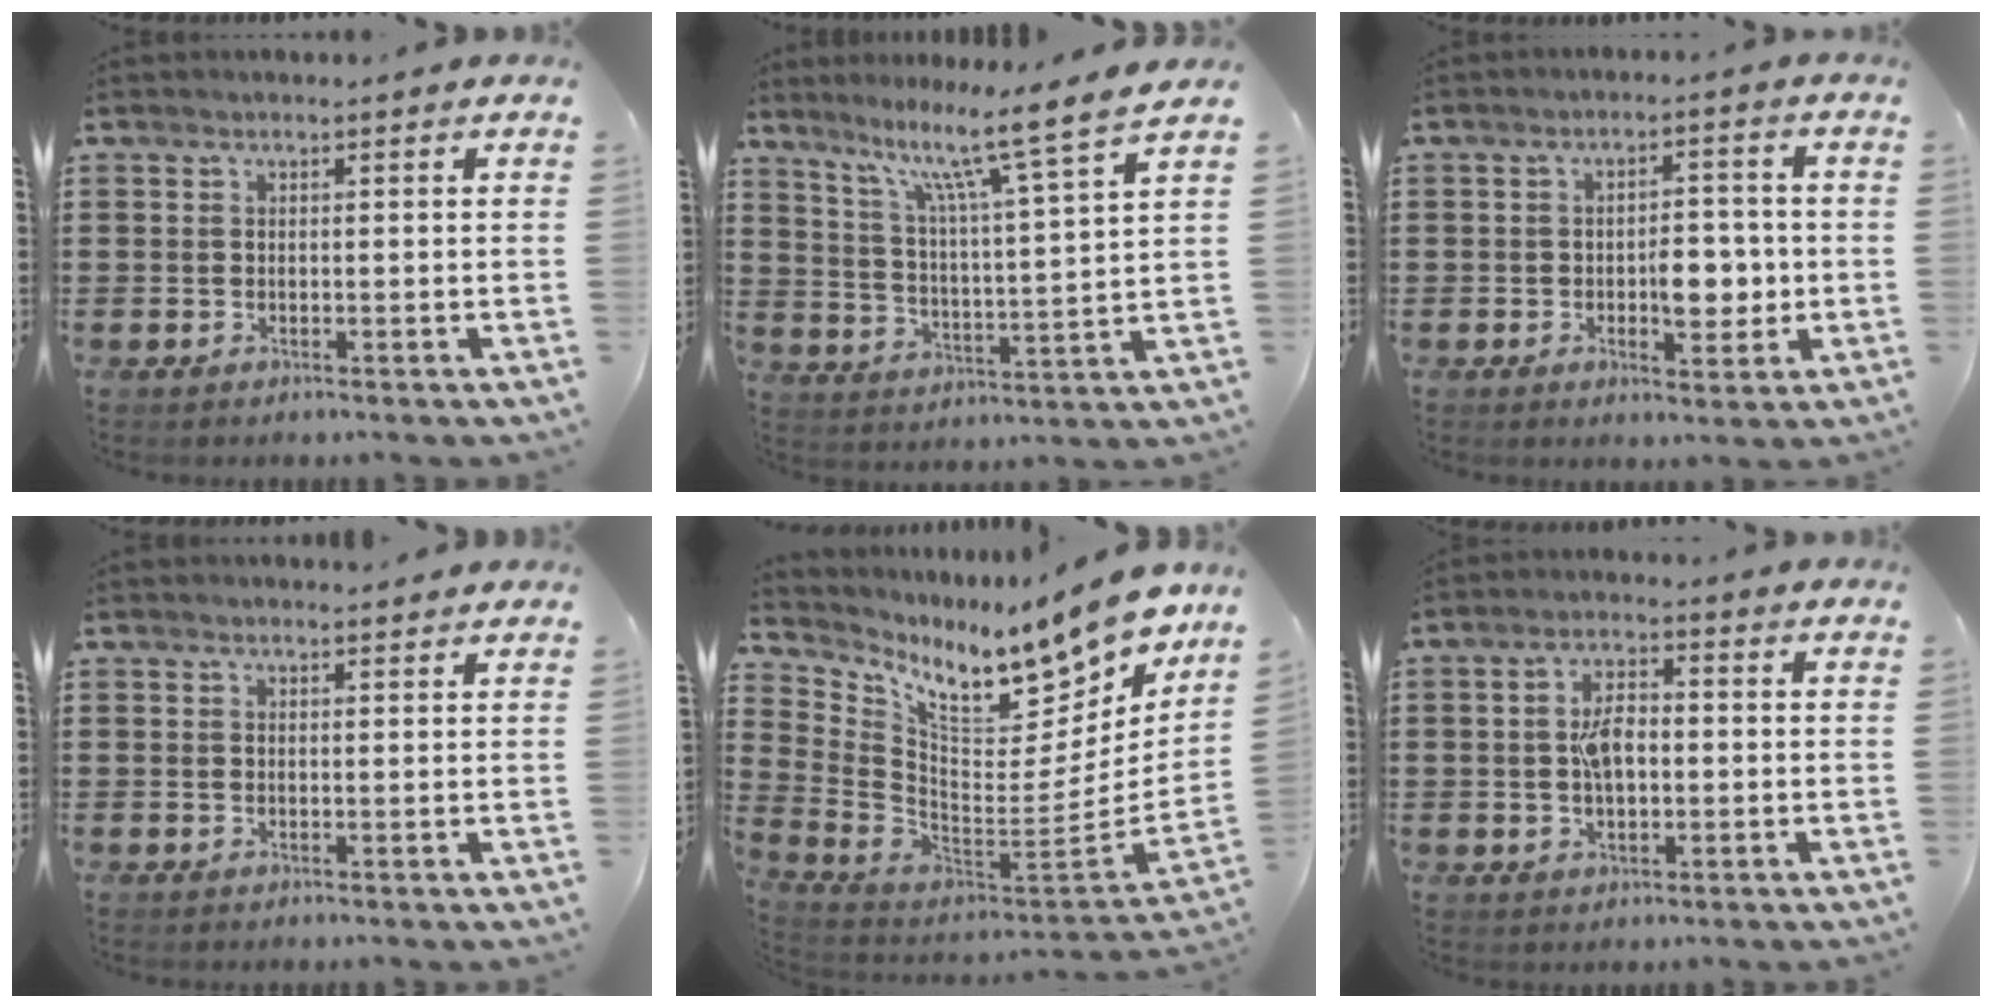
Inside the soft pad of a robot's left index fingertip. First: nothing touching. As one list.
[{"total": 9.6, "force": [7.6, -0.7, 5.9], "torque": [-0.127, -0.058, 0.114]}, {"total": 5.9, "force": [-1.1, 3.1, 4.9], "torque": [-0.064, -0.003, -0.026]}, {"total": 1.2, "force": [1.2, 0.1, 0.2], "torque": [-0.006, 0.000, 0.024]}, {"total": 12.6, "force": [10.0, 3.5, 6.7], "torque": [-0.125, -0.089, 0.165]}, {"total": 5.1, "force": [0.0, 2.5, 4.4], "torque": [-0.093, 0.007, -0.004]}]